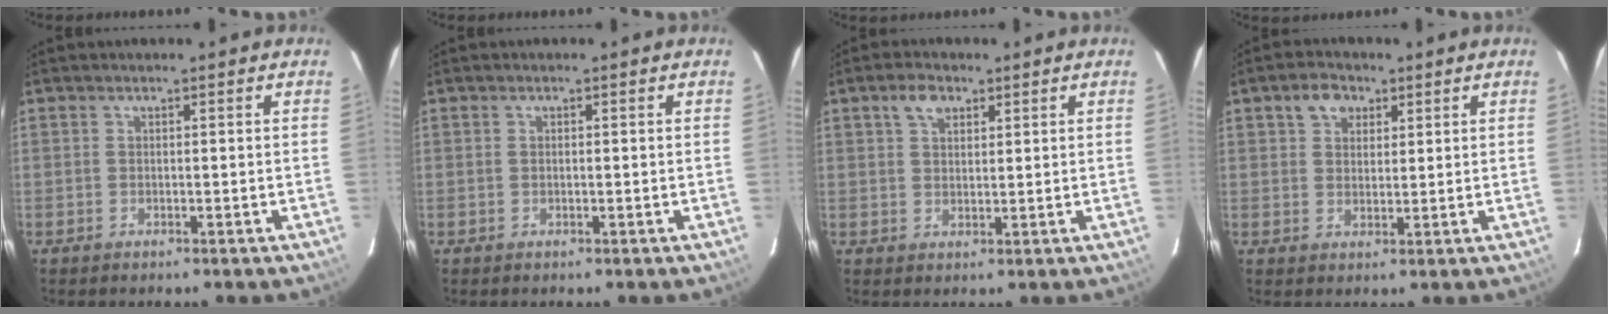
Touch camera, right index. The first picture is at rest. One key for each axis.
{"total": 0.0}
{"total": 3.9, "fx": 2.2, "fy": 2.3, "fz": 2.3, "tx": -0.040, "ty": 0.011, "tz": 0.039}
{"total": 4.6, "fx": 2.3, "fy": 3.4, "fz": 2.1, "tx": -0.031, "ty": 0.015, "tz": 0.042}